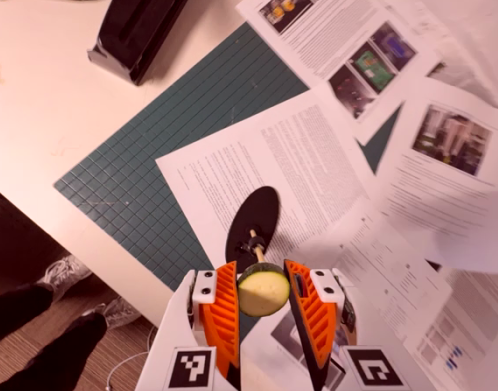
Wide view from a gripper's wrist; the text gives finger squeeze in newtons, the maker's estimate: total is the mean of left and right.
{"total": 9.4, "left": 10.1, "right": 8.8}